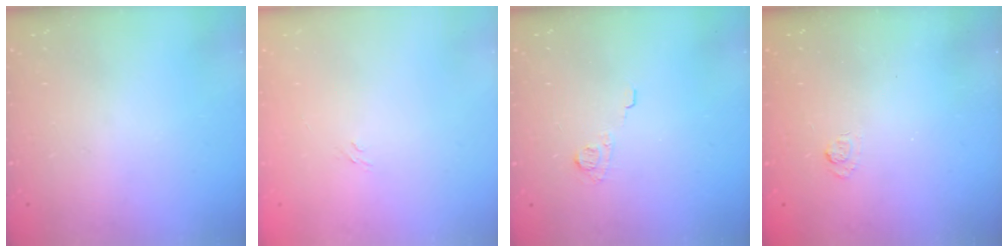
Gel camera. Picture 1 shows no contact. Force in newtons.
{"total": 2.7, "press": 2.4, "slide": 1.1}
{"total": 5.5, "press": 5.5, "slide": 0.3}
{"total": 2.6, "press": 2.2, "slide": 1.4}